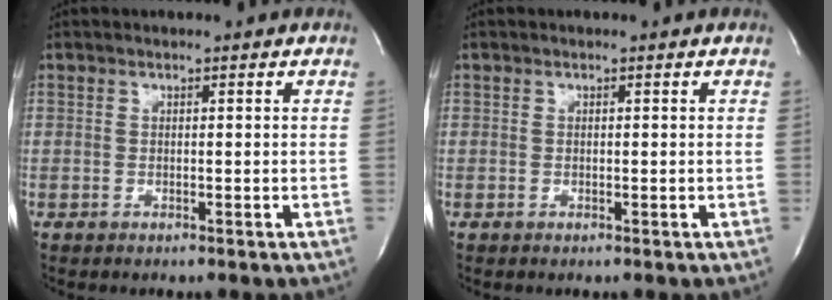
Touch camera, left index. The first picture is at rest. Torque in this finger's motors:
{"motor_torque": [-0.61, 0.47, -0.04, -0.01]}